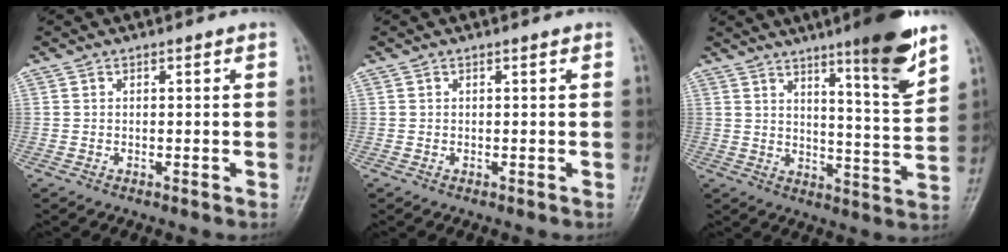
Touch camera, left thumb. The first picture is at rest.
{"total": 0.0}
{"total": 13.3, "force": [8.5, 1.5, 10.1], "torque": [-0.127, -0.058, 0.126]}